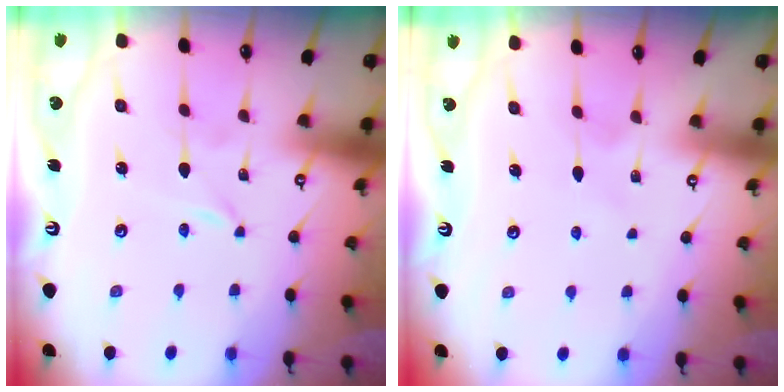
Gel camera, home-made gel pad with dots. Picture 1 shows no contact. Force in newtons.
{"total": 4.1, "press": 4.0, "slide": 0.5}